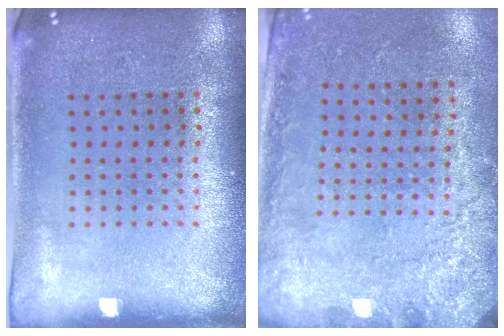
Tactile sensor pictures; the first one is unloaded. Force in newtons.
{"total": 2.7, "press": 2.0, "slide": 1.8}